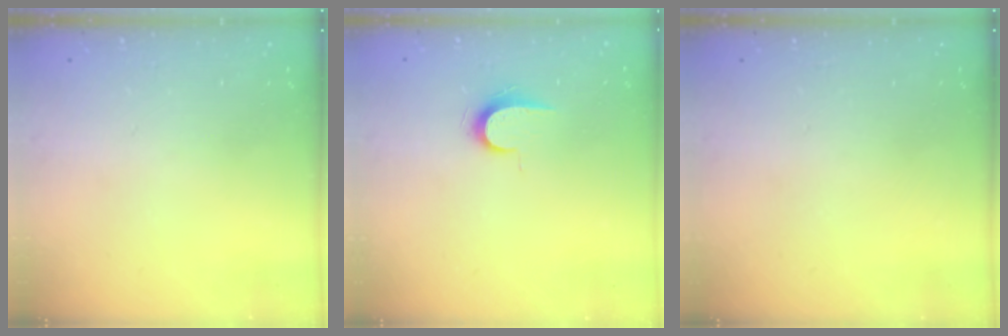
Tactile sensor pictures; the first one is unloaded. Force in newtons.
{"total": 6.6, "press": 6.6, "slide": 0.7}
{"total": 0.0}